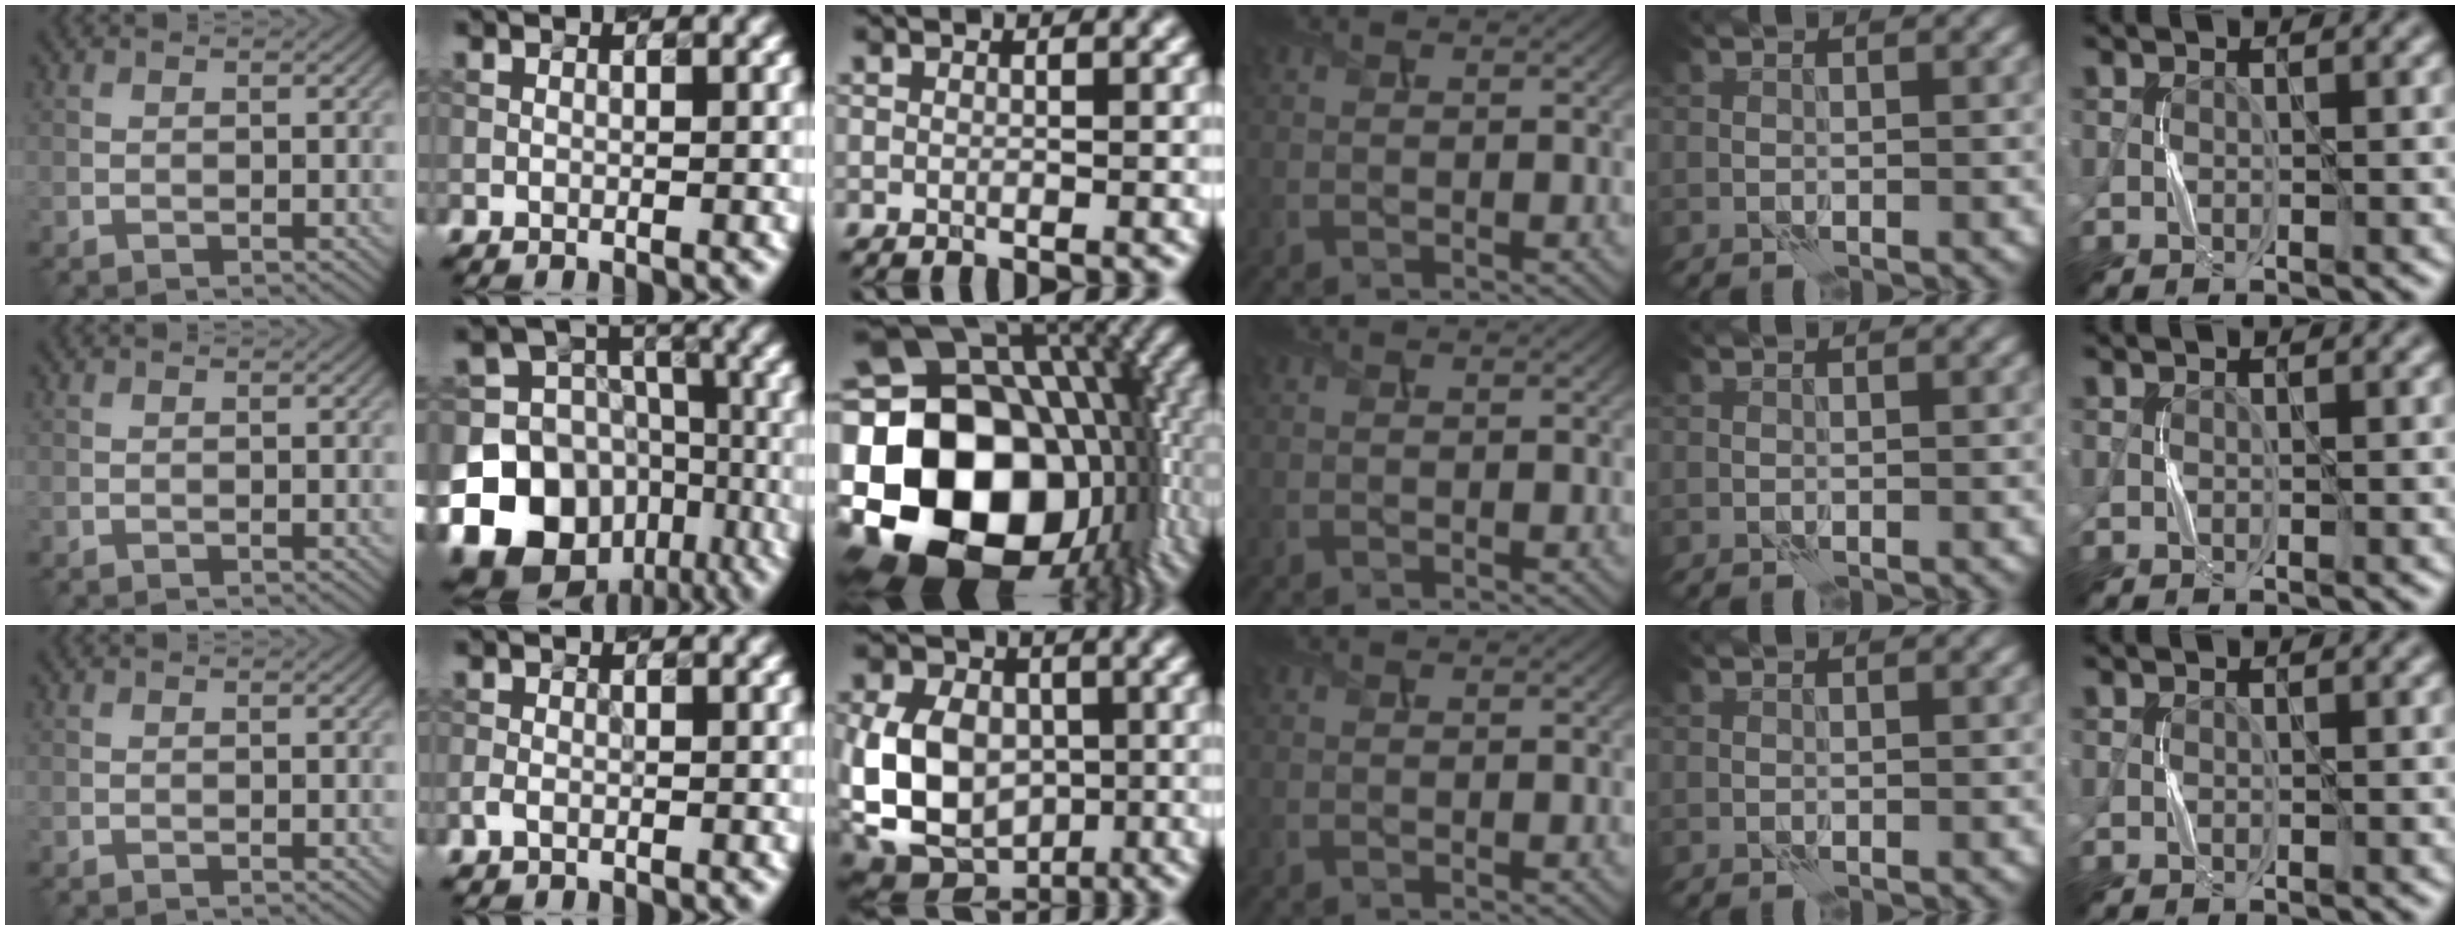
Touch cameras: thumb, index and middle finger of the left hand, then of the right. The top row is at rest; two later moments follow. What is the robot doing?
{"motion": "press", "object": "button"}